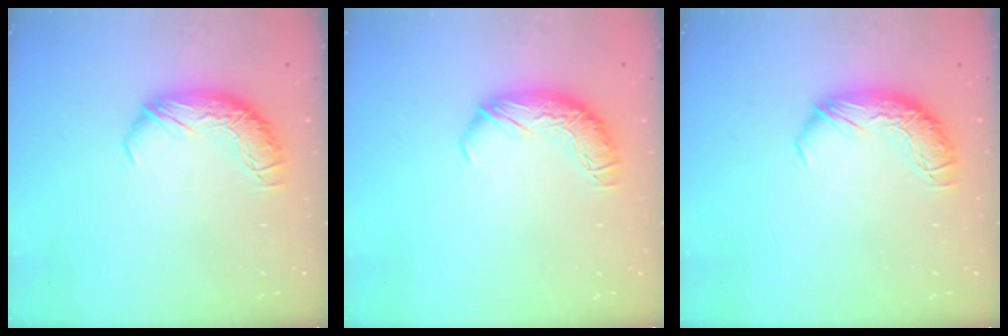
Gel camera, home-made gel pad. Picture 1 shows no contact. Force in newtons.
{"total": 0.0}
{"total": 0.0}